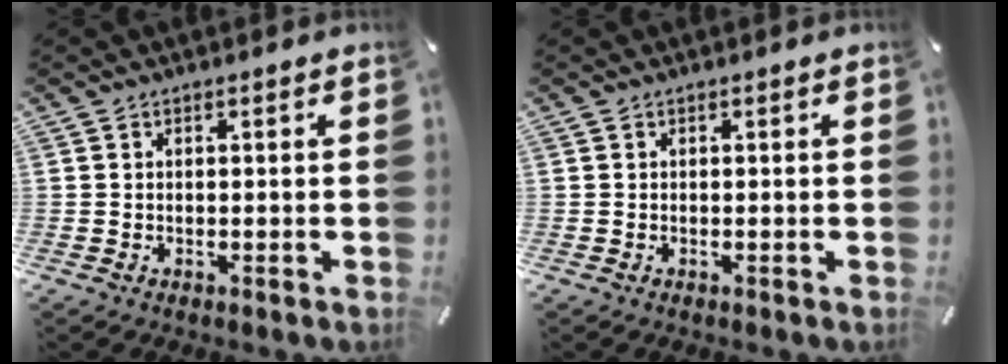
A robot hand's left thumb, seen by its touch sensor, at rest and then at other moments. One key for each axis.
{"total": 0.0}